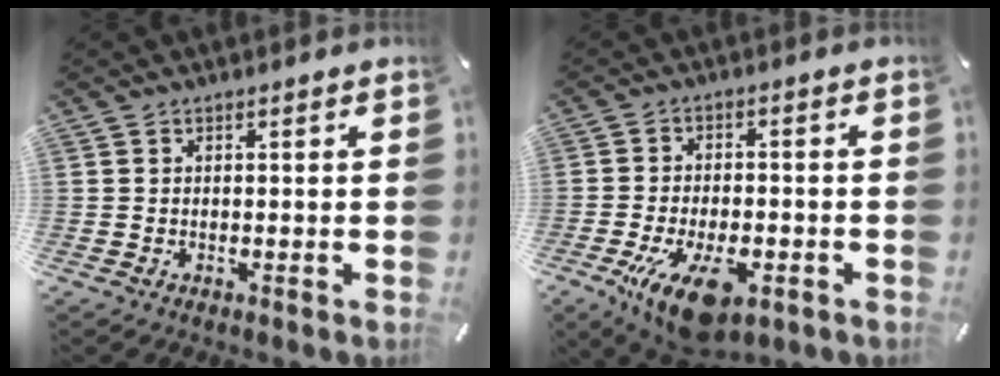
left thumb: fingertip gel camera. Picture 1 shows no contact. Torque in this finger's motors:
{"motor_torque": [-0.67, 1.41, 1.37, 0.81, 0.19]}